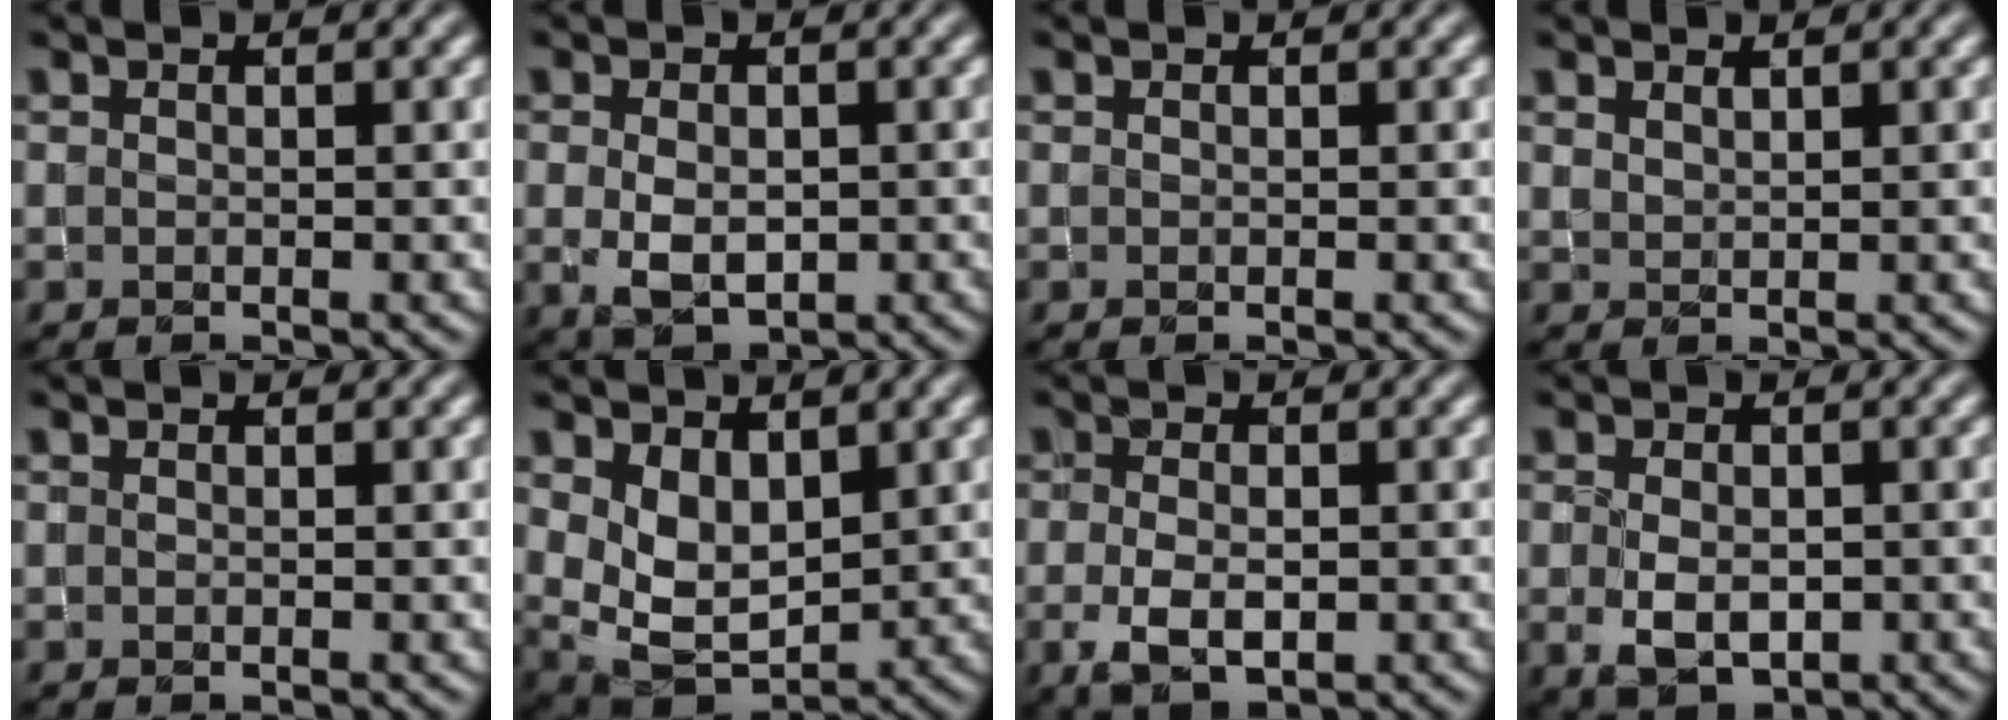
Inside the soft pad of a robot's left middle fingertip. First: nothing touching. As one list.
[{"total": 3.3, "force": [-0.3, 2.3, 2.3], "torque": [-0.045, -0.003, -0.001]}, {"total": 0.0}, {"total": 0.9, "force": [0.8, 0.1, -0.2], "torque": [0.002, 0.001, 0.018]}, {"total": 0.0}, {"total": 4.4, "force": [1.4, 3.0, 2.9], "torque": [-0.064, -0.010, 0.036]}, {"total": 3.2, "force": [-0.8, 1.9, 2.5], "torque": [-0.056, -0.006, -0.011]}, {"total": 3.4, "force": [-0.5, 2.4, 2.3], "torque": [-0.046, -0.007, -0.005]}]